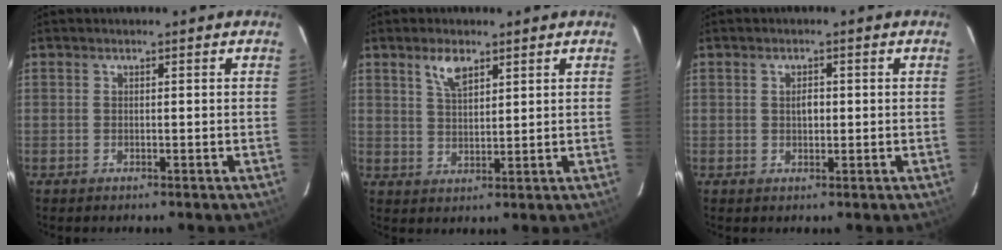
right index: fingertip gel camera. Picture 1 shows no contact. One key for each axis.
{"total": 4.7, "fx": 3.0, "fy": 2.0, "fz": 3.0, "tx": -0.055, "ty": 0.005, "tz": 0.057}
{"total": 1.9, "fx": 0.2, "fy": 1.2, "fz": 1.4, "tx": -0.024, "ty": 0.006, "tz": 0.002}